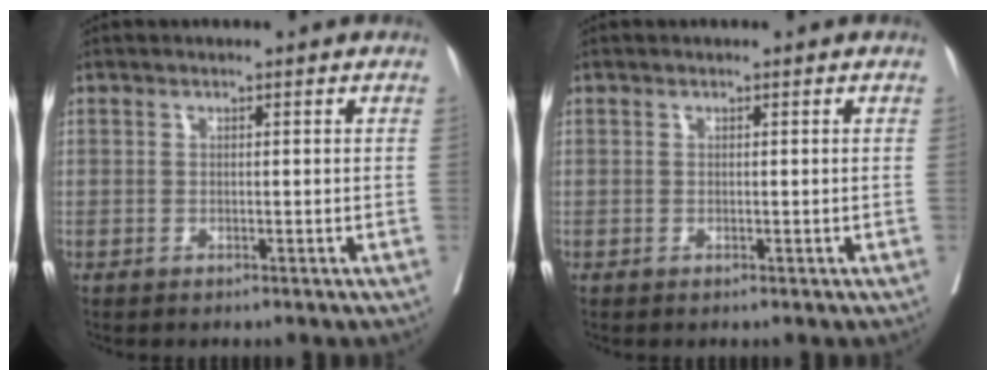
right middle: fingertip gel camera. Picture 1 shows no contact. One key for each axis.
{"total": 0.0}